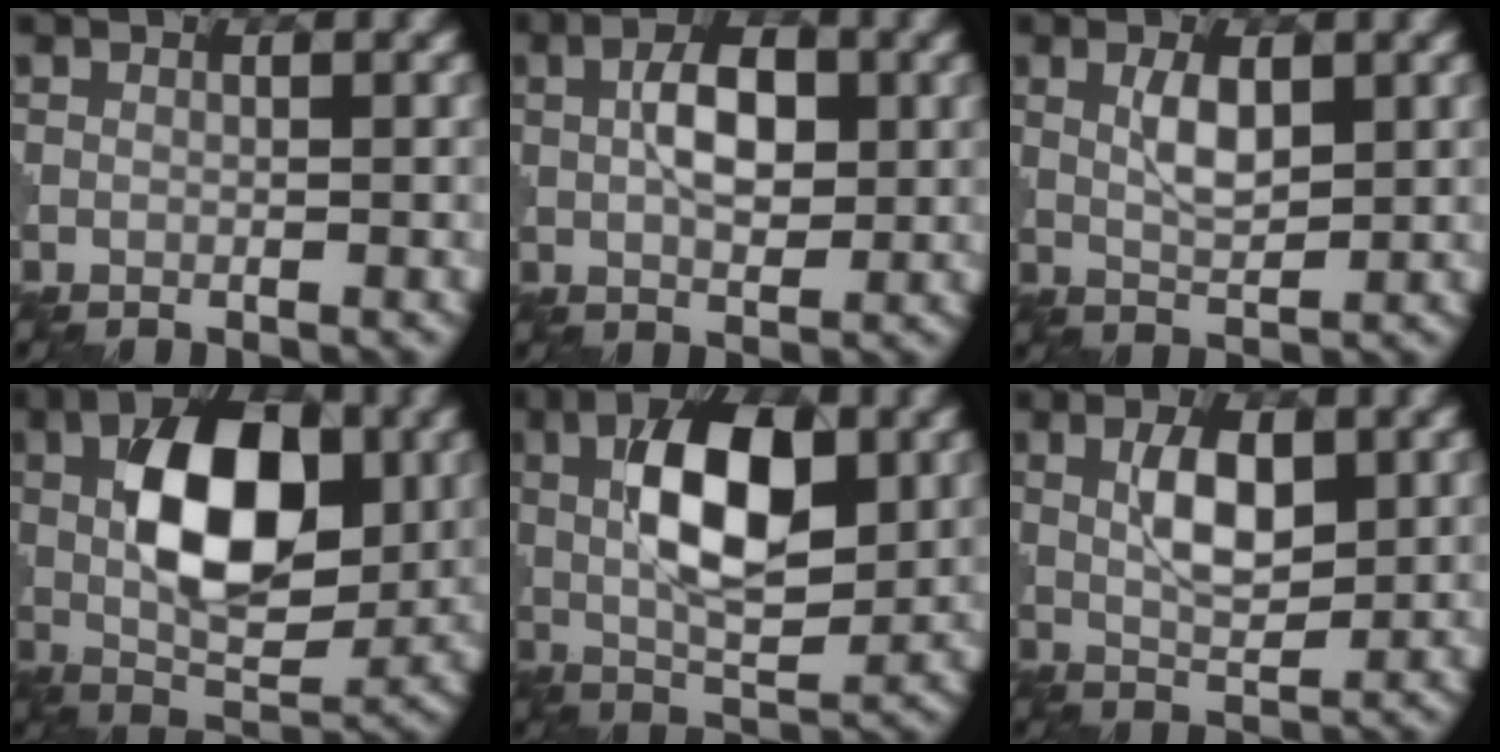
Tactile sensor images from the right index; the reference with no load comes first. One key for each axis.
{"total": 4.5, "fx": 1.1, "fy": 2.3, "fz": 3.7, "tx": -0.067, "ty": 0.004, "tz": 0.019}
{"total": 2.8, "fx": 1.3, "fy": 1.0, "fz": 2.3, "tx": -0.049, "ty": 0.001, "tz": 0.029}
{"total": 10.7, "fx": 2.0, "fy": 5.5, "fz": 9.0, "tx": -0.141, "ty": 0.011, "tz": 0.034}
{"total": 9.6, "fx": 2.1, "fy": 4.2, "fz": 8.3, "tx": -0.139, "ty": 0.007, "tz": 0.036}
{"total": 4.3, "fx": 1.5, "fy": 1.8, "fz": 3.6, "tx": -0.072, "ty": 0.001, "tz": 0.031}